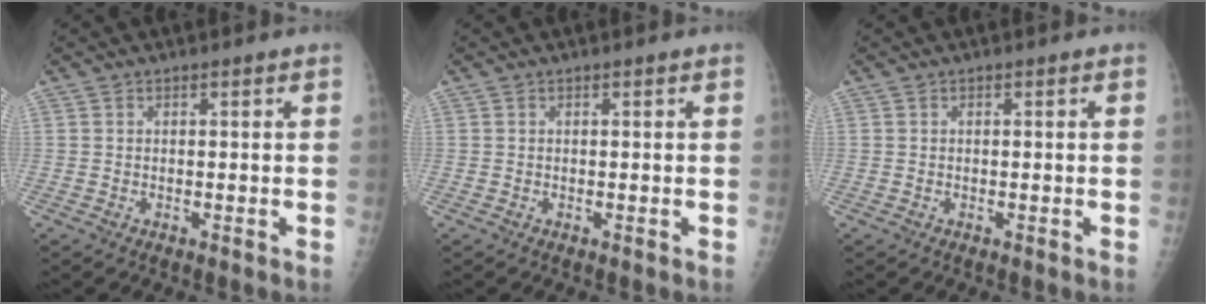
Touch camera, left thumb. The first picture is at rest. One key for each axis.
{"total": 0.0}
{"total": 0.0}